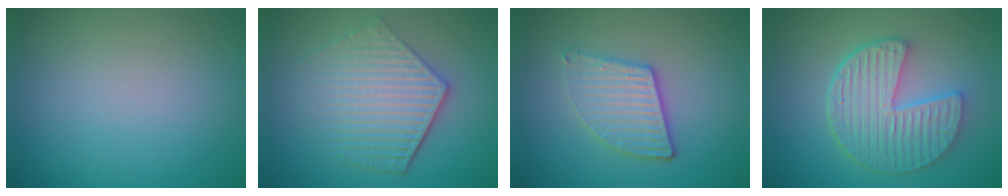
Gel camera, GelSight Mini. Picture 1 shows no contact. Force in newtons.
{"total": 6.0, "press": 4.4, "slide": 4.1}
{"total": 3.7, "press": 3.2, "slide": 2.0}
{"total": 6.1, "press": 4.8, "slide": 3.8}